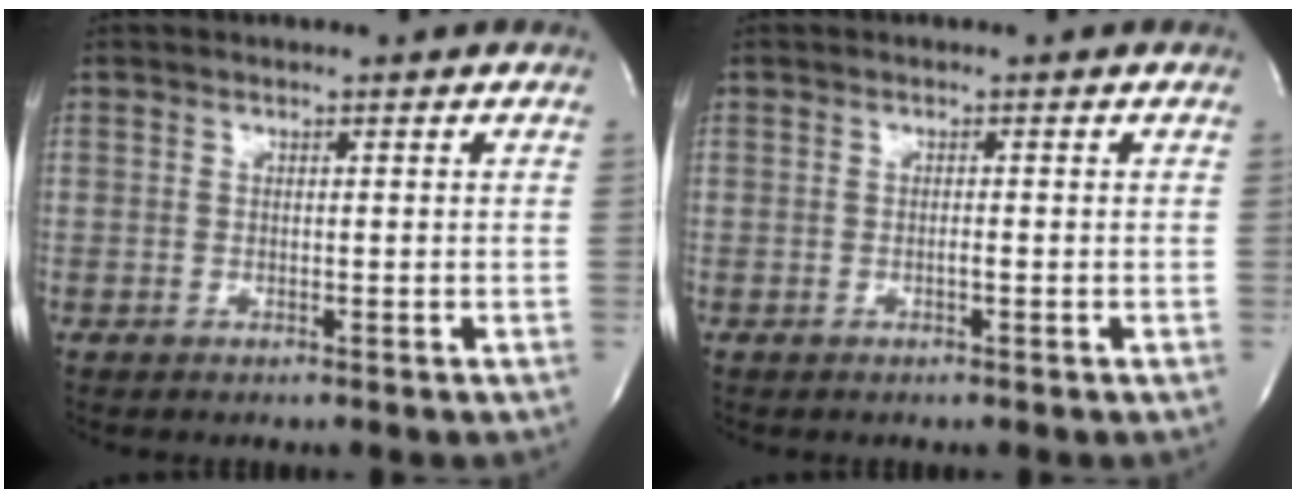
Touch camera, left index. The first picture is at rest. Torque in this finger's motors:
{"motor_torque": [0.15, -0.05, -0.02, 0.00]}